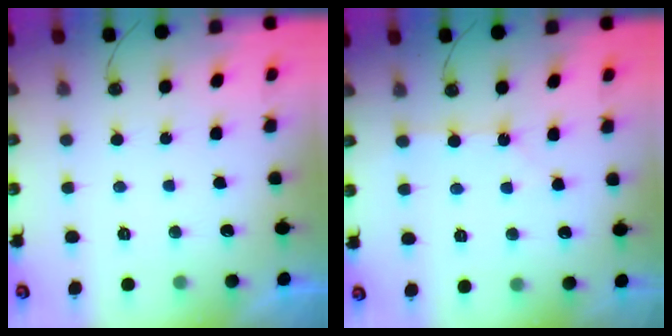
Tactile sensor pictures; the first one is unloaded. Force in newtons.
{"total": 1.8, "press": 1.8, "slide": 0.3}